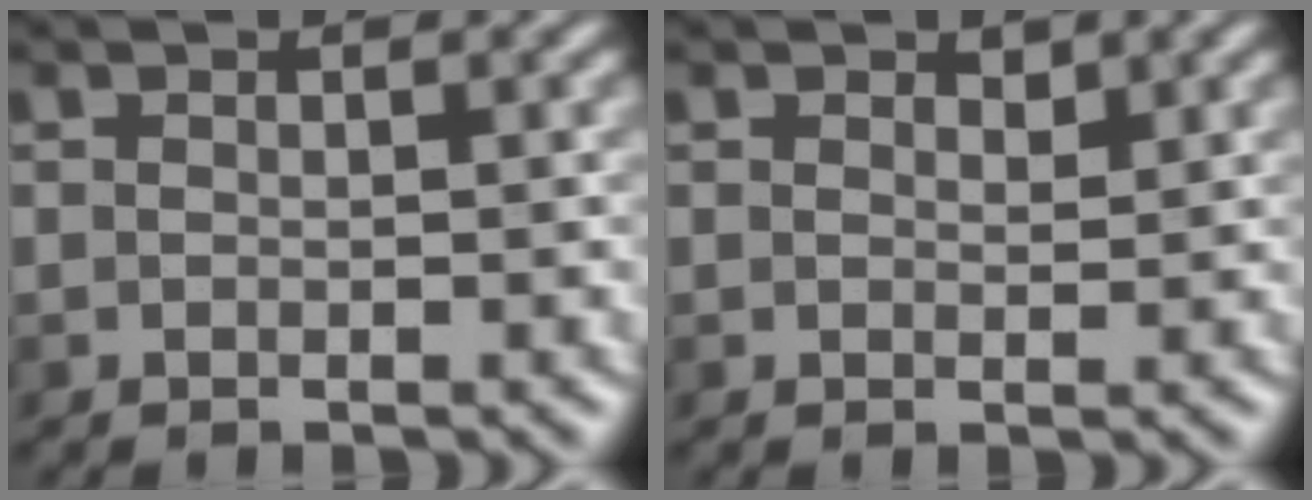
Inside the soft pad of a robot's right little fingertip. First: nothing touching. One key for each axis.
{"total": 0.6, "fx": 0.6, "fy": 0.2, "fz": 0.2, "tx": -0.007, "ty": -0.001, "tz": 0.005}